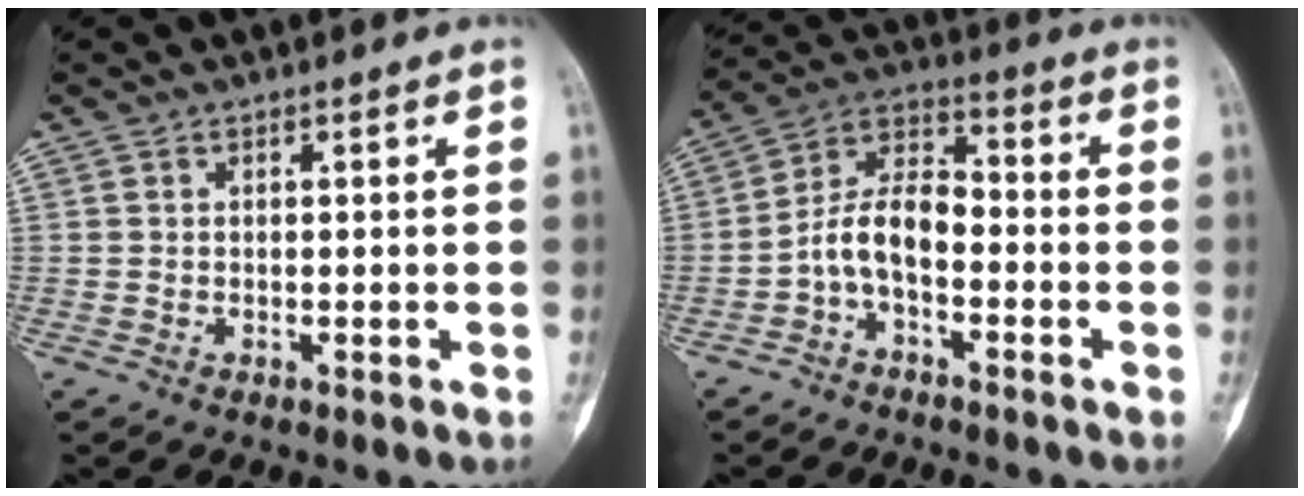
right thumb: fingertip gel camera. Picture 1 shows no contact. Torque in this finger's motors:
{"motor_torque": [0.19, 0.08, 0.57, -0.55, 0.08]}